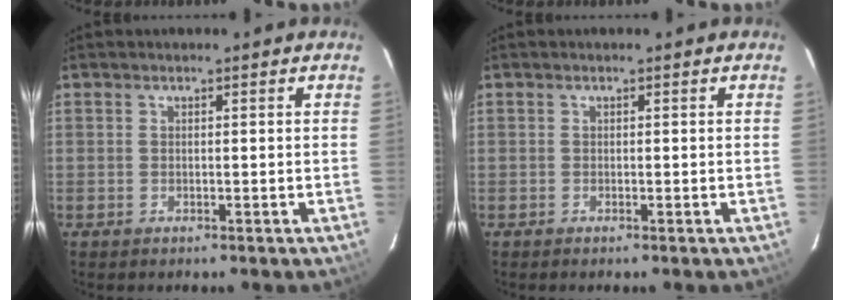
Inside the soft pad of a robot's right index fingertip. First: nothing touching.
{"total": 0.0}